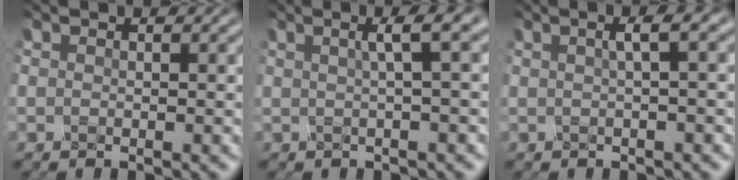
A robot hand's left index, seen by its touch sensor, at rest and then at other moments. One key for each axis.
{"total": 2.5, "fx": 0.5, "fy": -0.1, "fz": 2.5, "tx": -0.035, "ty": 0.014, "tz": 0.022}
{"total": 2.0, "fx": 0.1, "fy": 0.2, "fz": 2.0, "tx": -0.026, "ty": 0.011, "tz": 0.014}